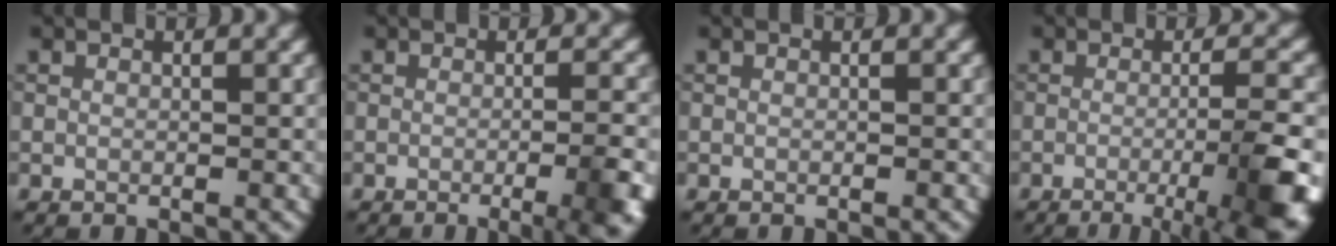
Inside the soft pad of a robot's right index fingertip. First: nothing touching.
{"total": 6.4, "force": [-2.3, 2.2, 5.6], "torque": [-0.044, 0.003, -0.027]}
{"total": 0.0}
{"total": 8.6, "force": [-3.3, 2.0, 7.7], "torque": [-0.097, 0.000, -0.047]}